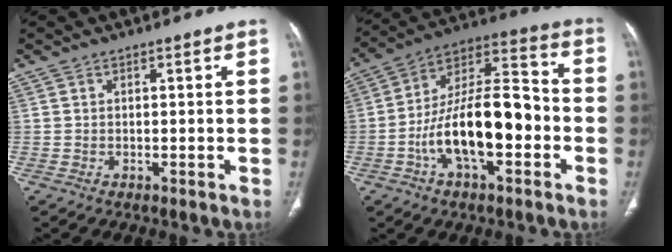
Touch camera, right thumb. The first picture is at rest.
{"total": 19.3, "force": [-4.9, 8.6, 16.5], "torque": [-0.271, 0.047, -0.086]}